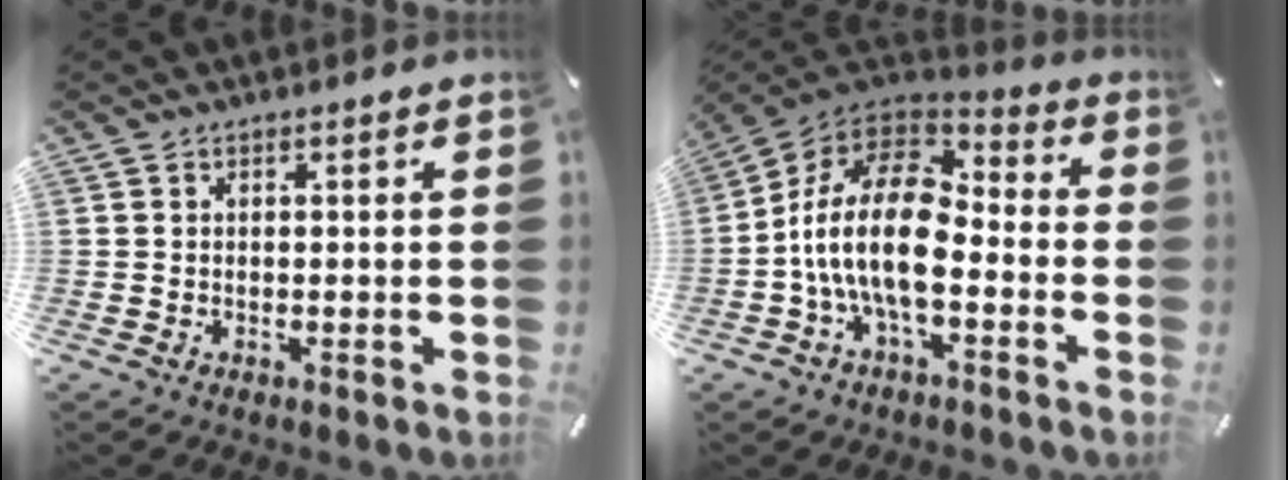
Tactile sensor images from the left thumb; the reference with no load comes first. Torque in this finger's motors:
{"motor_torque": [0.93, 2.74, 1.33, -0.46, 0.56]}